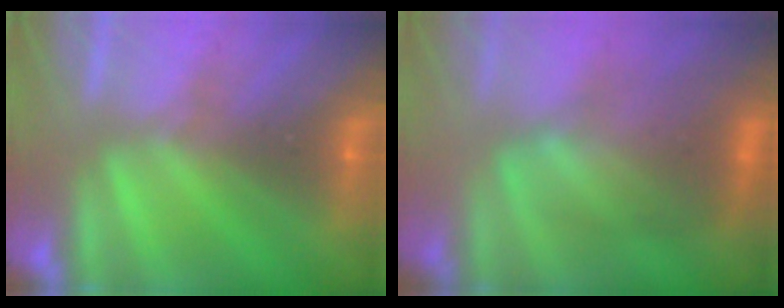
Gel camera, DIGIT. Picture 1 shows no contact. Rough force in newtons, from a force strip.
{"total": 3.4}